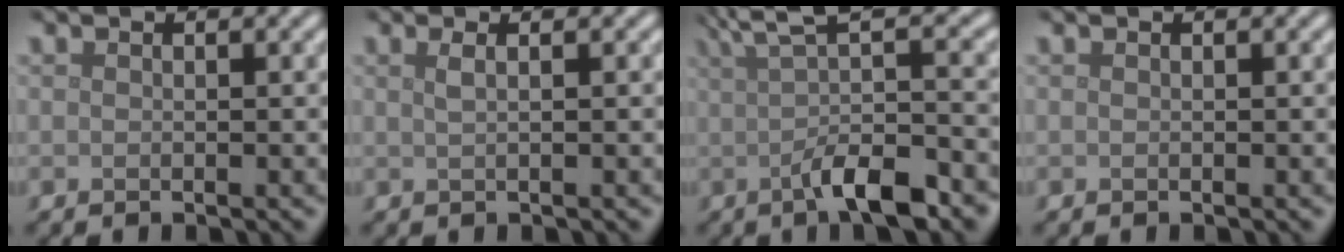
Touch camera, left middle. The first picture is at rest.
{"total": 1.5, "force": [0.6, 0.6, 1.3], "torque": [-0.017, 0.004, 0.000]}
{"total": 7.4, "force": [-0.5, 2.2, 7.0], "torque": [-0.101, 0.009, -0.013]}
{"total": 0.0}